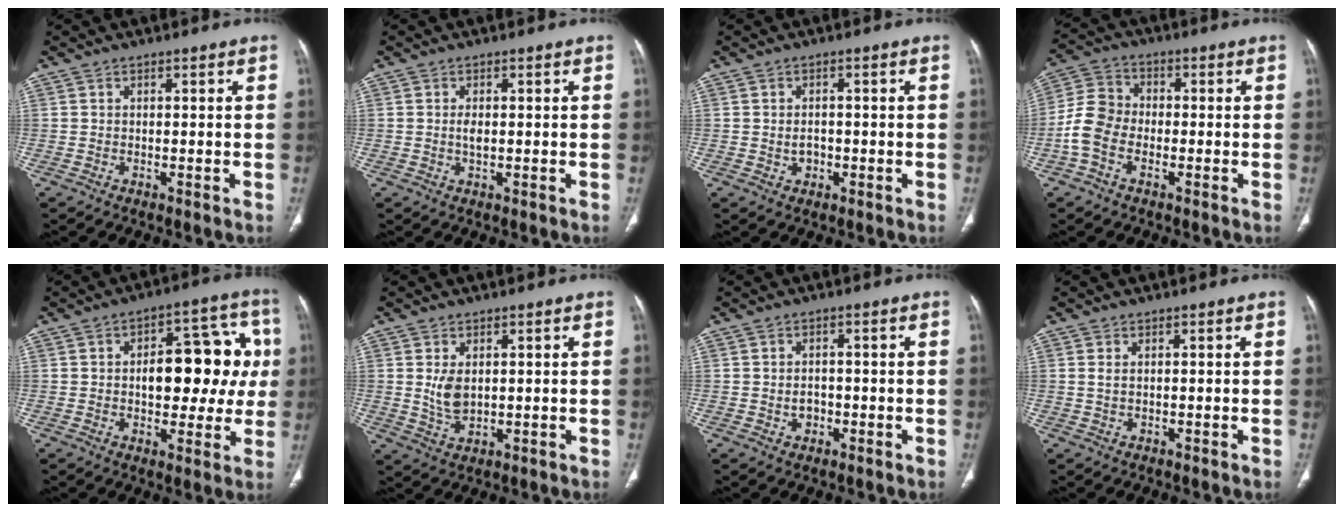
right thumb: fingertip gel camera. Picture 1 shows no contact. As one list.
[{"total": 1.6, "force": [0.0, 0.7, 1.4], "torque": [-0.026, -0.001, 0.000]}, {"total": 2.3, "force": [-0.4, 1.8, 1.3], "torque": [-0.012, 0.006, -0.005]}, {"total": 7.9, "force": [-2.3, 5.6, 5.2], "torque": [-0.101, 0.023, -0.057]}, {"total": 17.5, "force": [1.4, 9.6, 14.5], "torque": [-0.142, 0.032, 0.022]}, {"total": 4.6, "force": [0.8, 2.7, 3.6], "torque": [-0.066, -0.012, 0.025]}, {"total": 2.5, "force": [-0.6, 2.0, 1.4], "torque": [-0.011, 0.007, -0.008]}, {"total": 1.2, "force": [0.3, 0.6, 1.0], "torque": [-0.025, 0.003, 0.010]}]